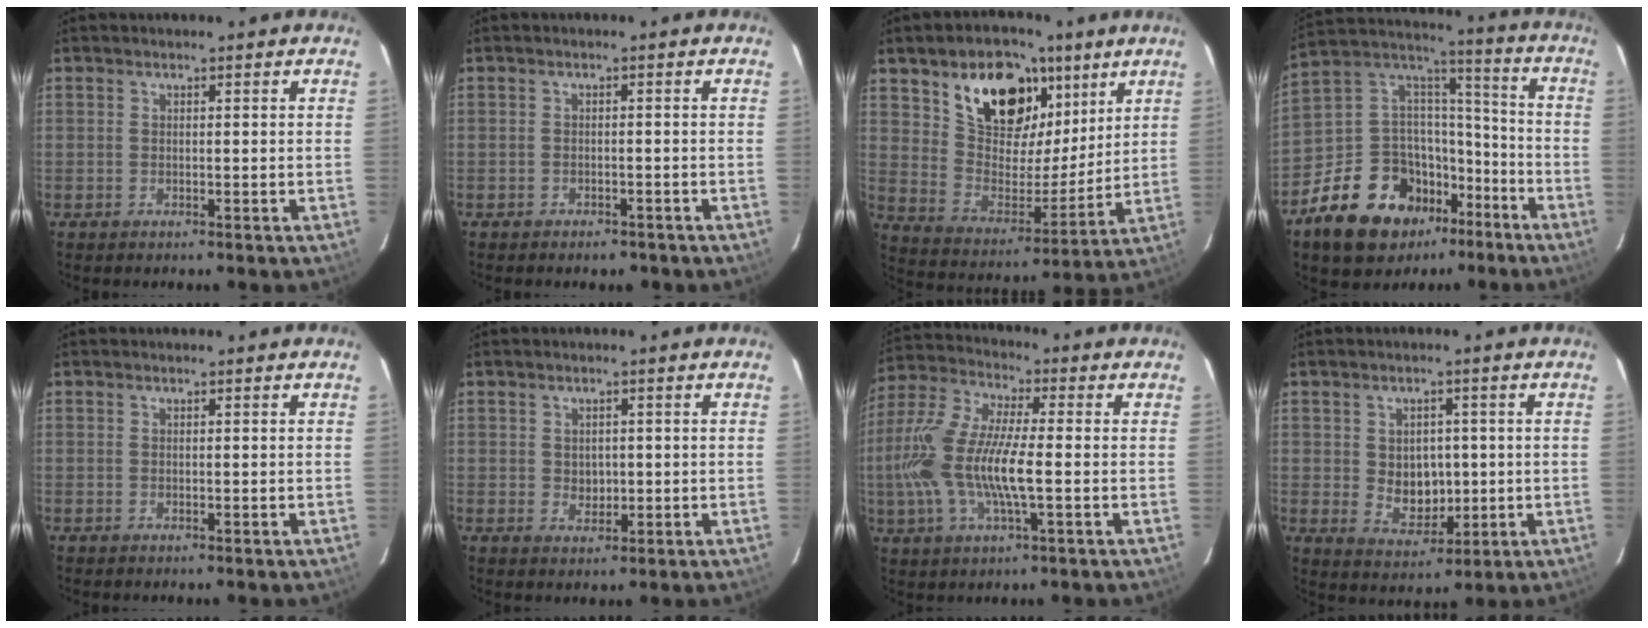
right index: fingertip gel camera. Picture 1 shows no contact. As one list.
[{"total": 3.5, "force": [-2.8, 1.8, 1.1], "torque": [-0.023, 0.001, -0.033]}, {"total": 18.9, "force": [10.5, 11.4, 10.8], "torque": [-0.194, 0.026, 0.195]}, {"total": 19.5, "force": [-11.6, 12.8, 9.0], "torque": [-0.194, 0.052, -0.182]}, {"total": 0.0}, {"total": 2.5, "force": [0.0, 2.3, 1.2], "torque": [-0.015, 0.000, 0.004]}, {"total": 14.1, "force": [-2.3, 3.6, 13.5], "torque": [-0.283, -0.001, -0.048]}, {"total": 6.8, "force": [0.1, 5.5, 4.0], "torque": [-0.070, -0.002, 0.018]}]